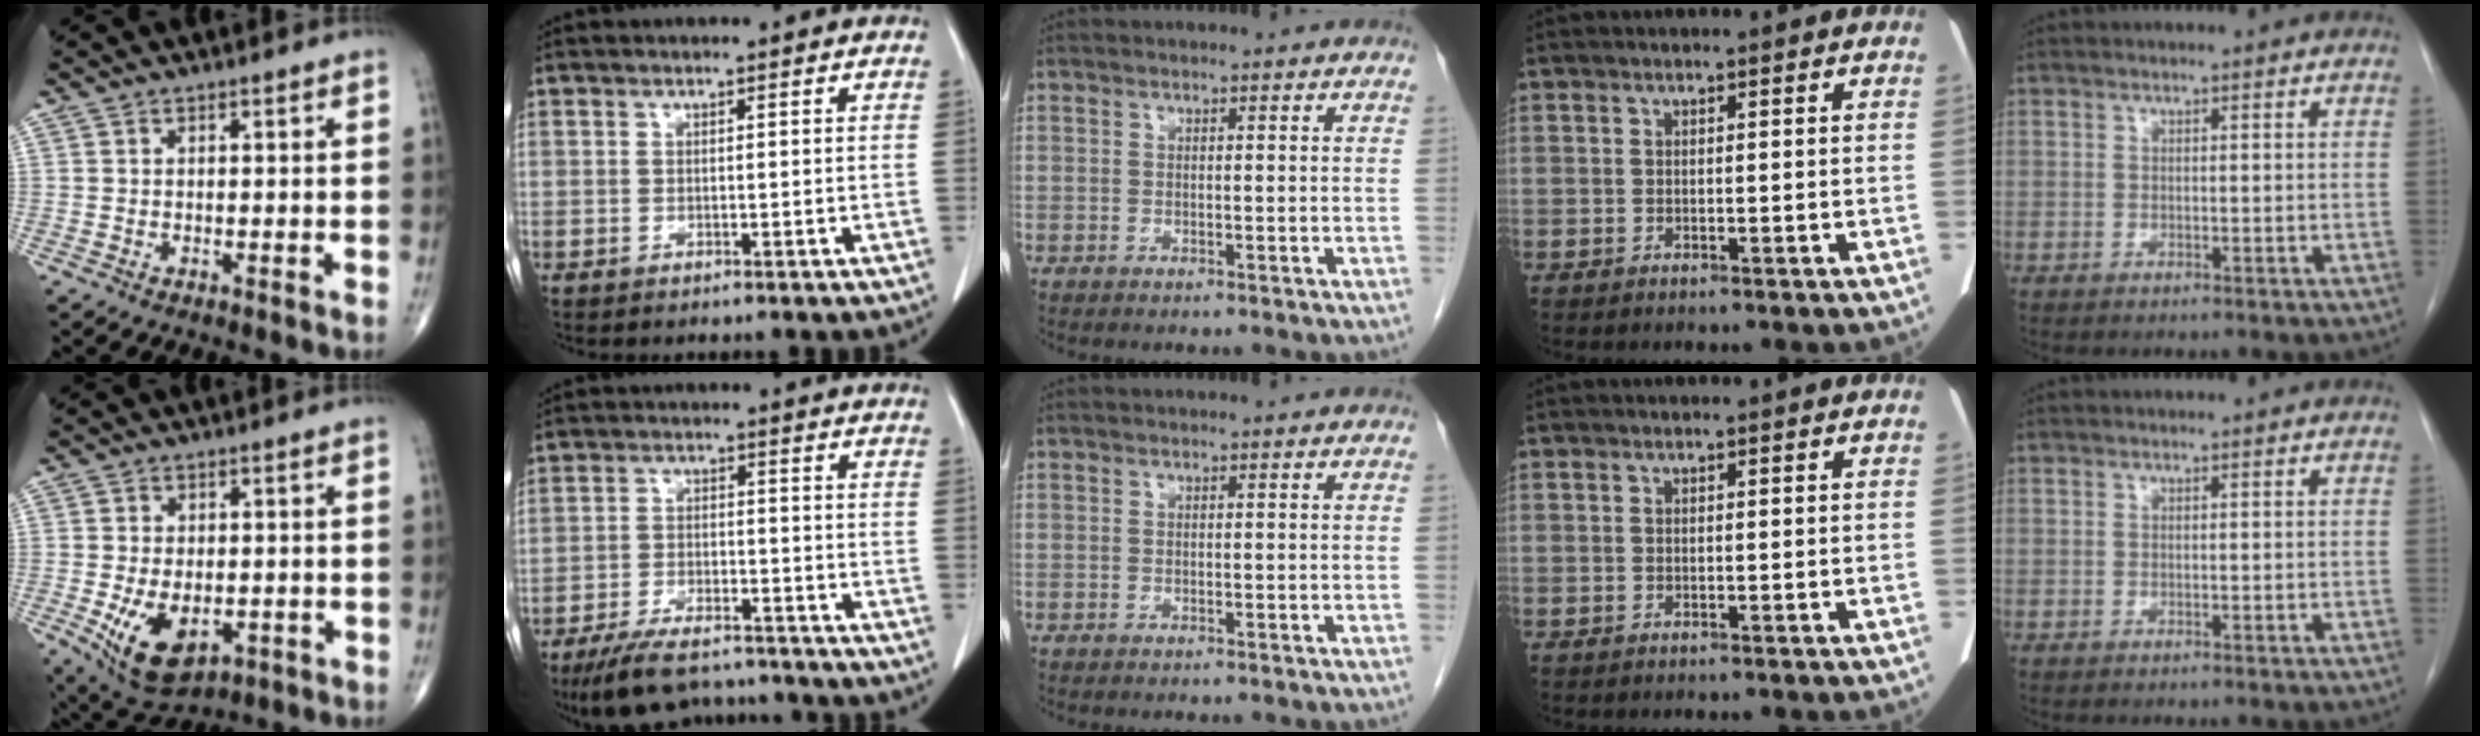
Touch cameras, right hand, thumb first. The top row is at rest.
{"thumb": {"total": 11.2, "force": [-3.1, 6.6, 8.5], "torque": [-0.134, -0.004, -0.034]}, "index": {"total": 12.1, "force": [-10.6, 3.6, 4.6], "torque": [-0.077, 0.000, -0.166]}}